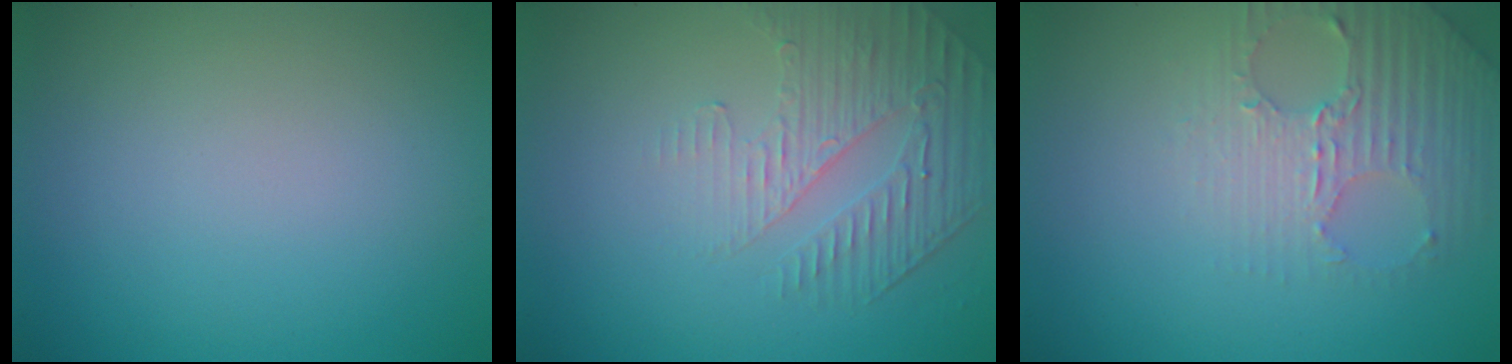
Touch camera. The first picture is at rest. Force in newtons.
{"total": 2.2, "press": 1.7, "slide": 1.4}
{"total": 3.9, "press": 3.7, "slide": 1.0}